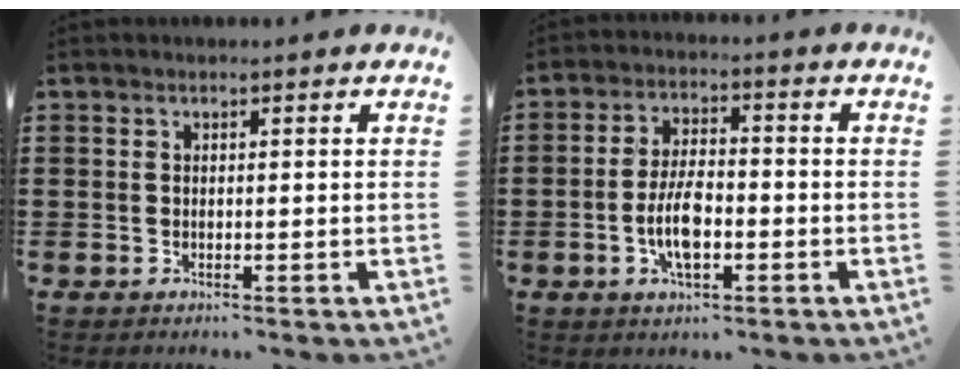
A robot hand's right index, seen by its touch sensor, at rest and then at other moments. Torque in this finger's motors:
{"motor_torque": [2.14, 0.00, 0.94, 0.21]}